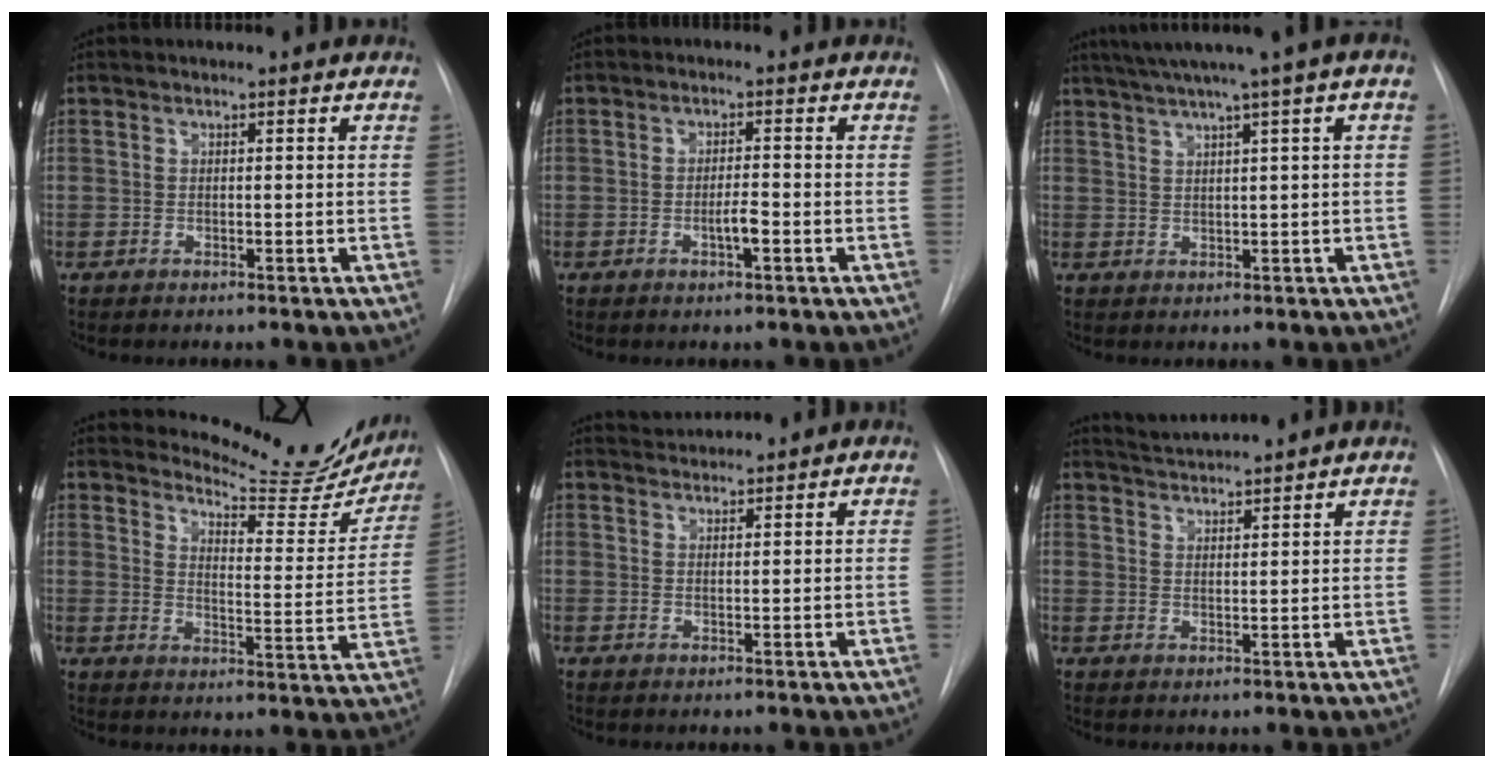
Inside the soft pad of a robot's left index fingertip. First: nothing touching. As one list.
[{"total": 2.4, "force": [-0.9, 0.3, 2.2], "torque": [-0.040, 0.000, -0.016]}, {"total": 7.3, "force": [4.7, -1.0, 5.6], "torque": [-0.082, 0.027, 0.070]}, {"total": 15.8, "force": [15.3, 2.6, 3.2], "torque": [-0.036, -0.075, 0.178]}, {"total": 2.7, "force": [2.7, -0.4, -0.3], "torque": [-0.001, 0.017, 0.055]}, {"total": 6.3, "force": [6.1, -1.0, 1.4], "torque": [-0.032, 0.017, 0.097]}]